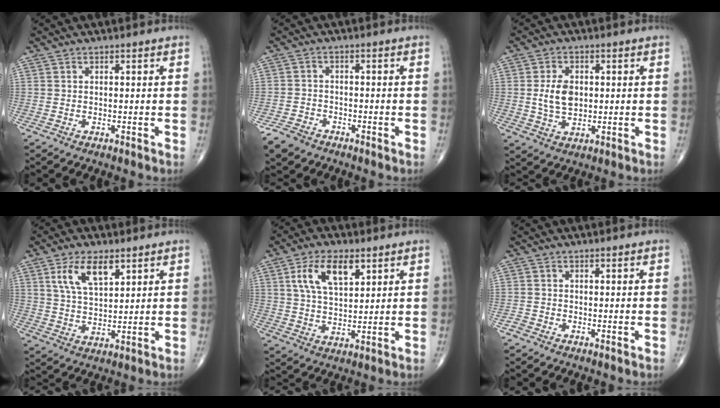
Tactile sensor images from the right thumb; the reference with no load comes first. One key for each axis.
{"total": 4.8, "fx": -3.5, "fy": 2.9, "fz": 1.5, "tx": -0.030, "ty": 0.009, "tz": -0.066}
{"total": 6.5, "fx": 0.5, "fy": 4.2, "fz": 4.9, "tx": -0.083, "ty": -0.004, "tz": 0.012}
{"total": 8.8, "fx": 4.3, "fy": 4.0, "fz": 6.6, "tx": -0.111, "ty": -0.018, "tz": 0.085}
{"total": 10.0, "fx": 4.3, "fy": 4.9, "fz": 7.6, "tx": -0.131, "ty": -0.011, "tz": 0.082}
{"total": 1.0, "fx": -0.8, "fy": 0.6, "fz": 0.4, "tx": -0.004, "ty": 0.000, "tz": -0.021}